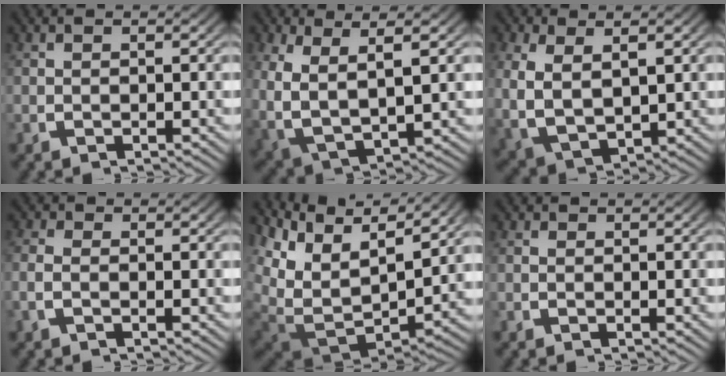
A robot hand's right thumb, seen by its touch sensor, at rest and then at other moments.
{"total": 10.2, "force": [-0.7, 7.7, 6.7], "torque": [-0.173, -0.052, 0.002]}
{"total": 8.4, "force": [-0.4, 6.6, 5.2], "torque": [-0.148, -0.041, 0.010]}
{"total": 1.4, "force": [-1.4, -0.1, 0.0], "torque": [-0.019, -0.011, -0.021]}
{"total": 12.8, "force": [-1.9, 9.1, 8.7], "torque": [-0.218, -0.068, -0.013]}
{"total": 0.6, "force": [-0.3, -0.2, -0.5], "torque": [0.005, -0.002, -0.004]}